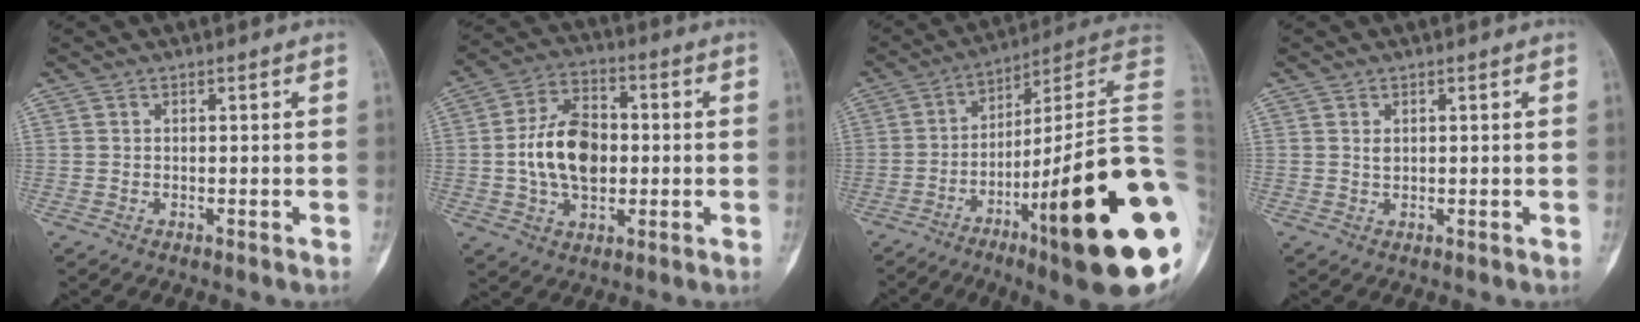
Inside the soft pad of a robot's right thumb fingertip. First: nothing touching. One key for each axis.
{"total": 13.6, "fx": -0.3, "fy": 8.8, "fz": 10.4, "tx": -0.167, "ty": 0.017, "tz": -0.007}
{"total": 31.1, "fx": -10.0, "fy": 4.8, "fz": 29.0, "tx": -0.341, "ty": 0.045, "tz": -0.158}
{"total": 1.0, "fx": 0.4, "fy": 0.6, "fz": 0.6, "tx": -0.008, "ty": -0.002, "tz": 0.010}